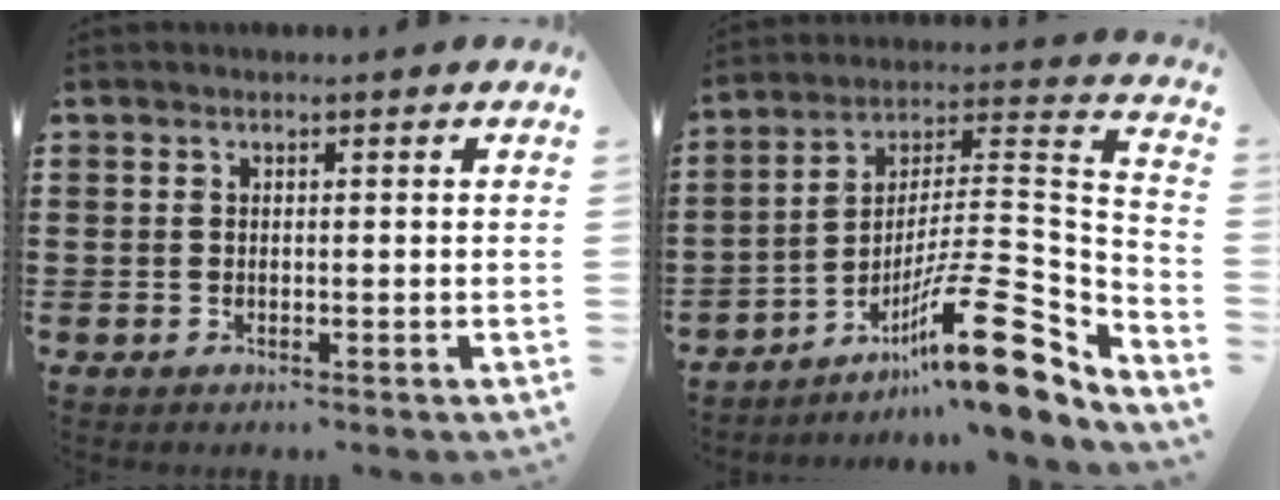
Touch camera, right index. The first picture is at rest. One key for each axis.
{"total": 16.3, "fx": -9.3, "fy": 3.3, "fz": 13.0, "tx": -0.196, "ty": 0.009, "tz": -0.160}